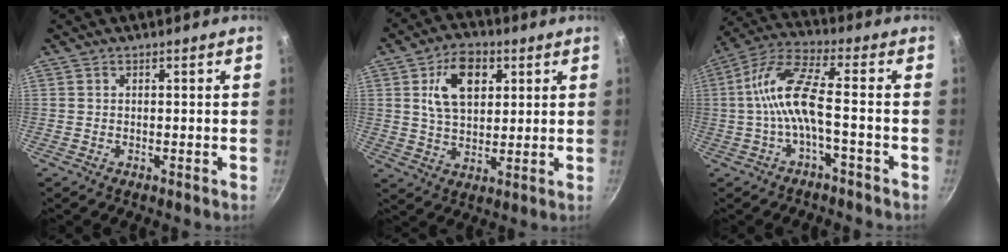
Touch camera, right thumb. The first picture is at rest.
{"total": 11.5, "force": [3.7, 7.4, 8.0], "torque": [-0.109, -0.007, 0.062]}
{"total": 10.5, "force": [-2.2, 2.9, 9.9], "torque": [-0.216, 0.038, -0.052]}